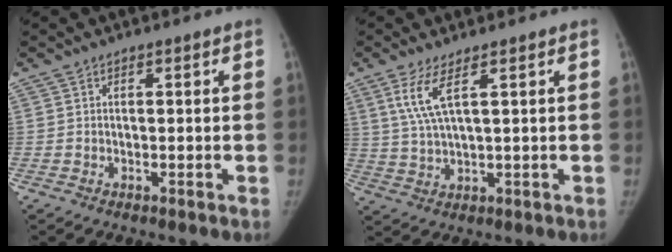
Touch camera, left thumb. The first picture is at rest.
{"total": 5.6, "force": [2.7, 0.9, 4.8], "torque": [-0.119, -0.015, 0.065]}